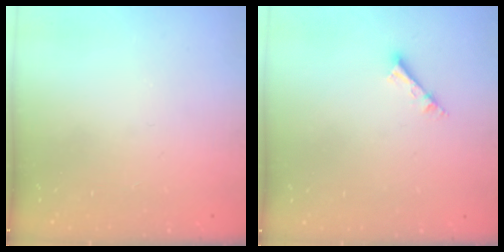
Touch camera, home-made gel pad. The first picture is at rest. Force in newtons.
{"total": 2.5, "press": 2.5, "slide": 0.1}